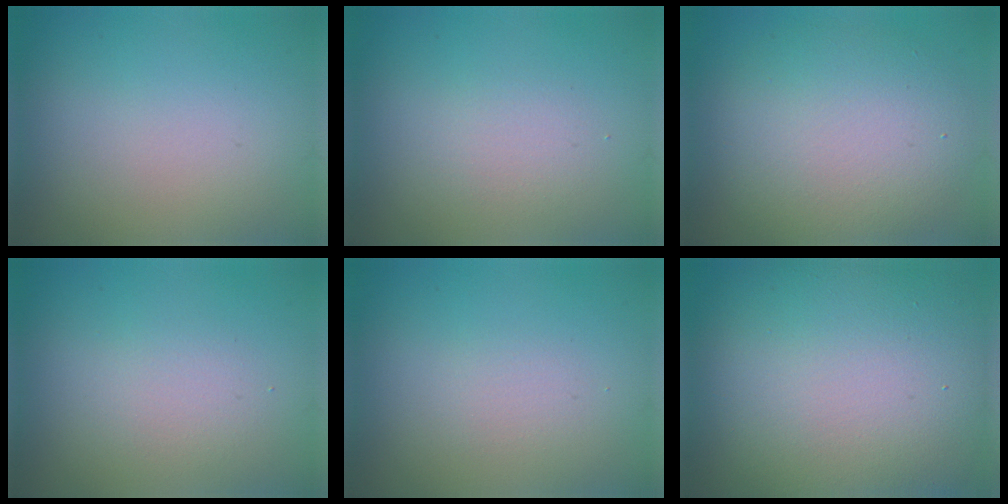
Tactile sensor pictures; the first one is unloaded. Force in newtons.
{"total": 1.6, "press": 1.6, "slide": 0.1}
{"total": 7.5, "press": 7.5, "slide": 0.8}
{"total": 2.0, "press": 2.0, "slide": 0.1}
{"total": 1.0, "press": 1.0, "slide": 0.1}
{"total": 17.2, "press": 17.2, "slide": 1.1}